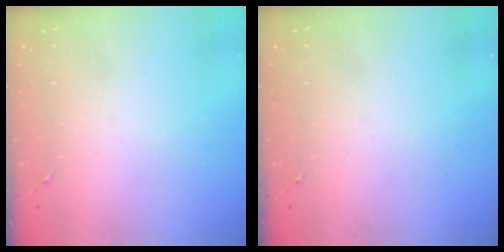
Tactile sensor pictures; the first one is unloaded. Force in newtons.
{"total": 0.0}